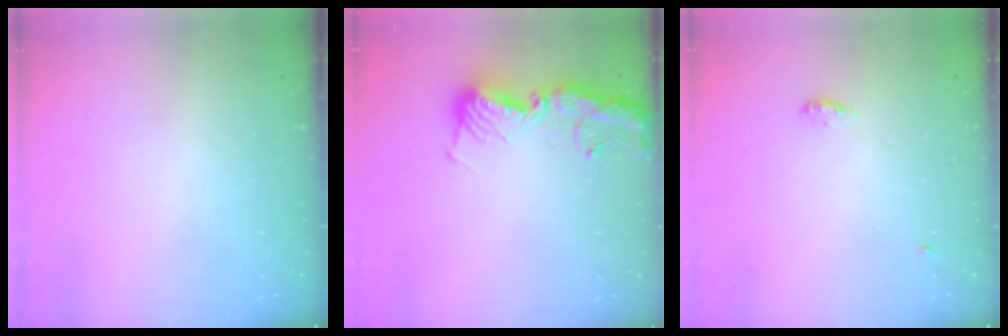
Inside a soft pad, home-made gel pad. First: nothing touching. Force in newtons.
{"total": 13.2, "press": 13.1, "slide": 1.3}
{"total": 8.1, "press": 5.6, "slide": 5.8}